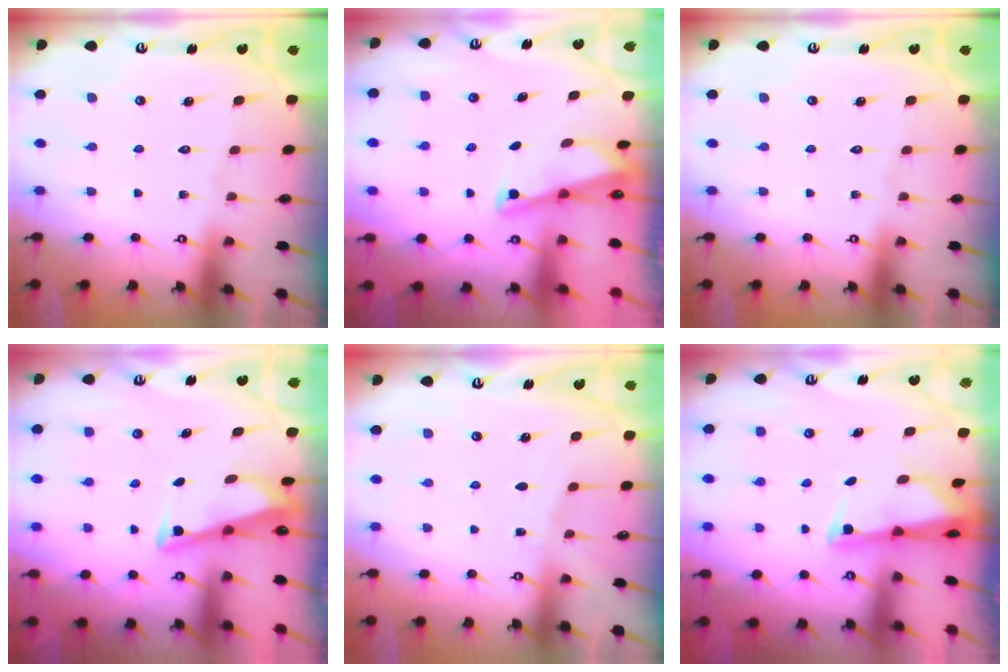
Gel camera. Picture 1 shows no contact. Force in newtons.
{"total": 2.1, "press": 2.0, "slide": 0.3}
{"total": 0.0}
{"total": 3.3, "press": 3.3, "slide": 0.4}
{"total": 1.8, "press": 1.8, "slide": 0.3}
{"total": 2.7, "press": 2.6, "slide": 0.5}